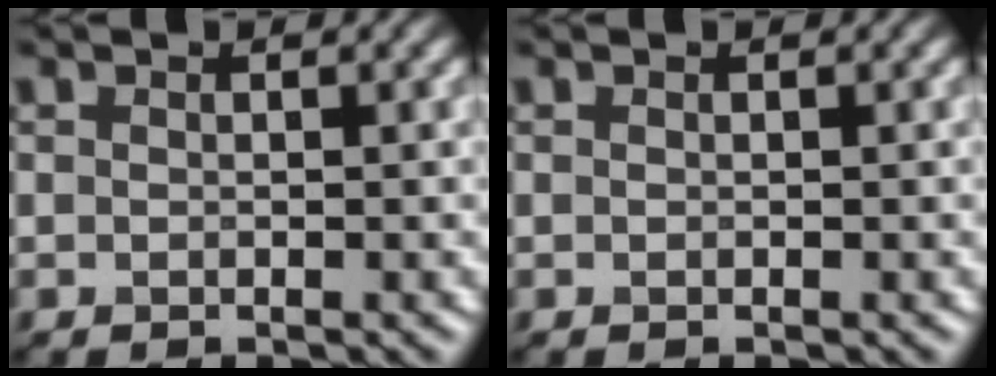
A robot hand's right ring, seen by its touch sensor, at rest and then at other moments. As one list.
[{"total": 0.0}]